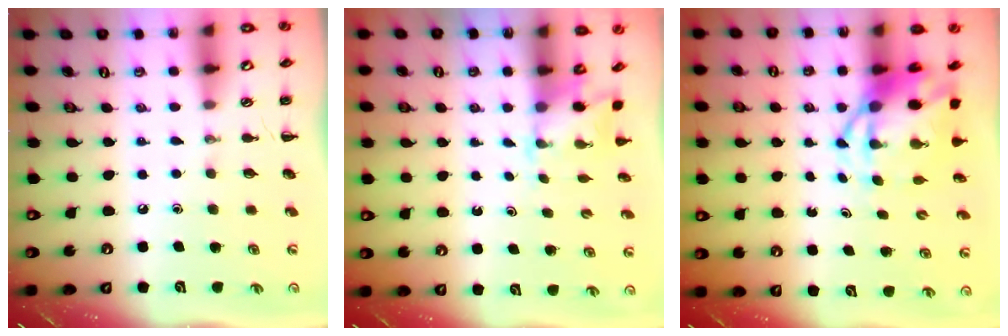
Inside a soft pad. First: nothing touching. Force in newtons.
{"total": 1.7, "press": 1.6, "slide": 0.5}
{"total": 7.8, "press": 7.5, "slide": 2.1}